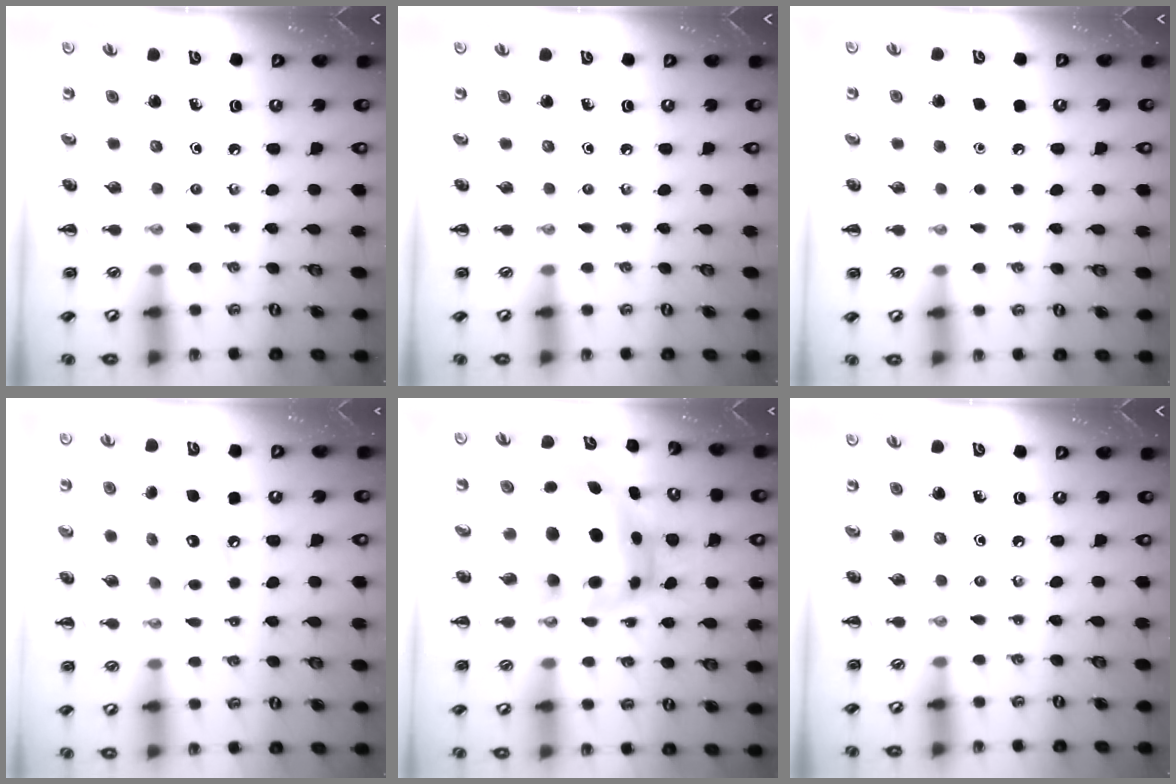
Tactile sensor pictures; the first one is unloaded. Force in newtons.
{"total": 0.0}
{"total": 1.7, "press": 1.7, "slide": 0.1}
{"total": 10.8, "press": 10.8, "slide": 0.7}
{"total": 7.7, "press": 7.4, "slide": 2.2}
{"total": 0.0}